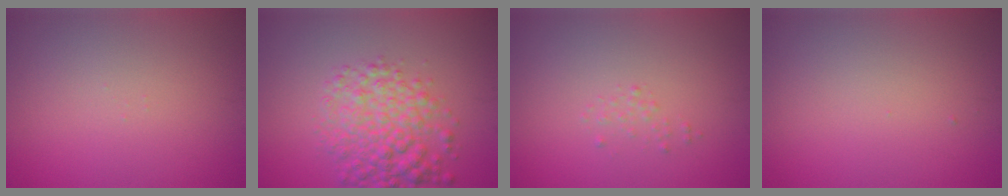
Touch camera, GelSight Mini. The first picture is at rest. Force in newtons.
{"total": 5.9, "press": 5.9, "slide": 0.2}
{"total": 0.7, "press": 0.7, "slide": 0.1}
{"total": 0.0}